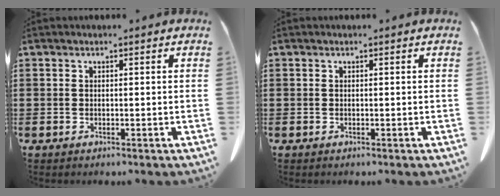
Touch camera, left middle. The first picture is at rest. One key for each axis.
{"total": 0.0}